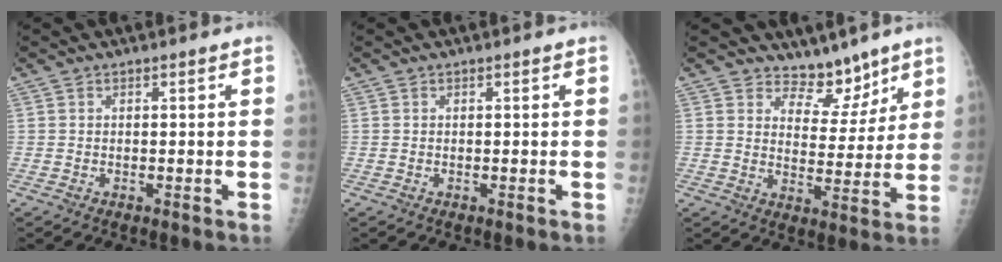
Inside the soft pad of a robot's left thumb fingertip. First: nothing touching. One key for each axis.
{"total": 0.0}
{"total": 7.8, "fx": 6.6, "fy": 4.1, "fz": 1.1, "tx": 0.023, "ty": -0.054, "tz": 0.108}